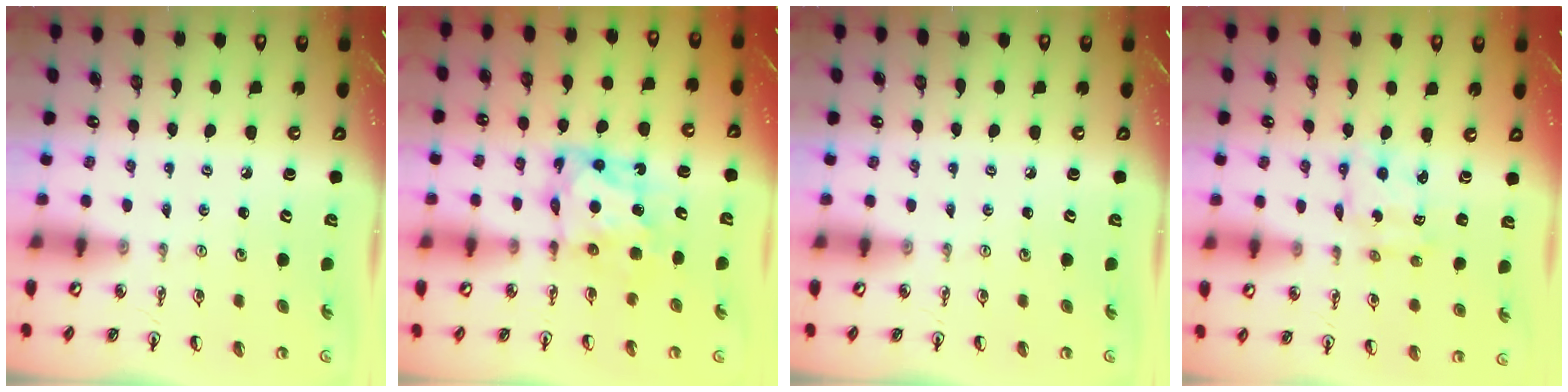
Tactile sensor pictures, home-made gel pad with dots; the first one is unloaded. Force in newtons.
{"total": 7.4, "press": 7.4, "slide": 0.6}
{"total": 0.0}
{"total": 3.5, "press": 3.5, "slide": 0.2}